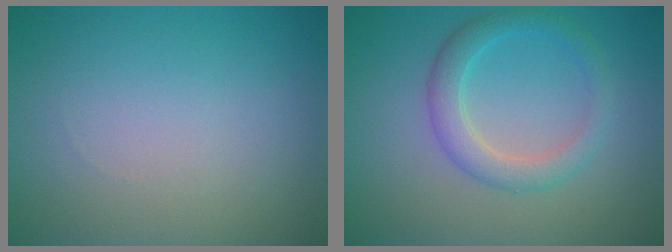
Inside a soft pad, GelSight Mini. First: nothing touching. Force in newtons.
{"total": 3.0, "press": 3.0, "slide": 0.1}